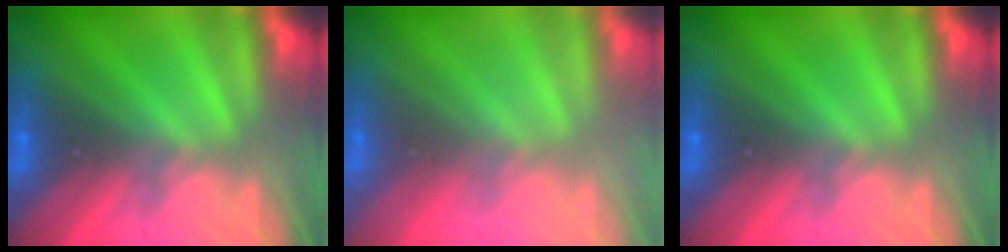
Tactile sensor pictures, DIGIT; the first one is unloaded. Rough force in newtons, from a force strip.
{"total": 2.6}
{"total": 0.0}